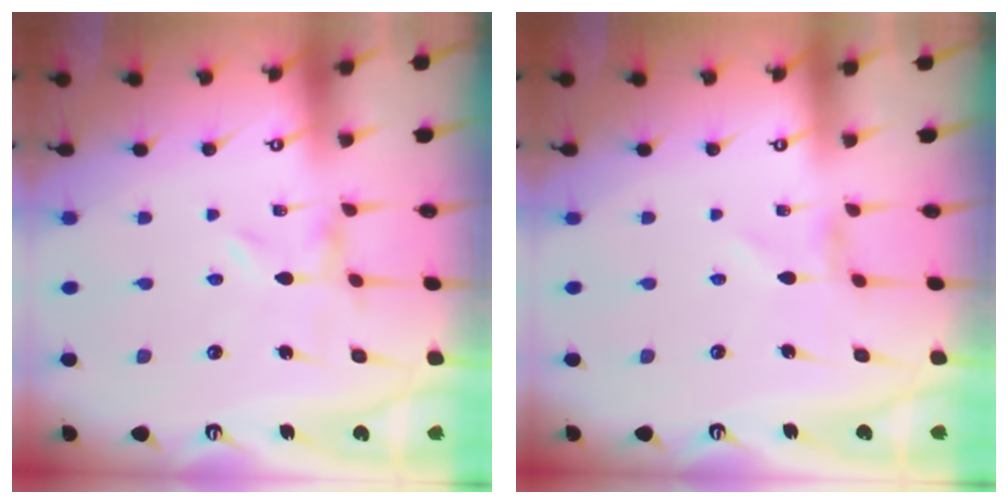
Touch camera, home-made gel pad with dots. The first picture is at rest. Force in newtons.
{"total": 0.6, "press": 0.6, "slide": 0.2}